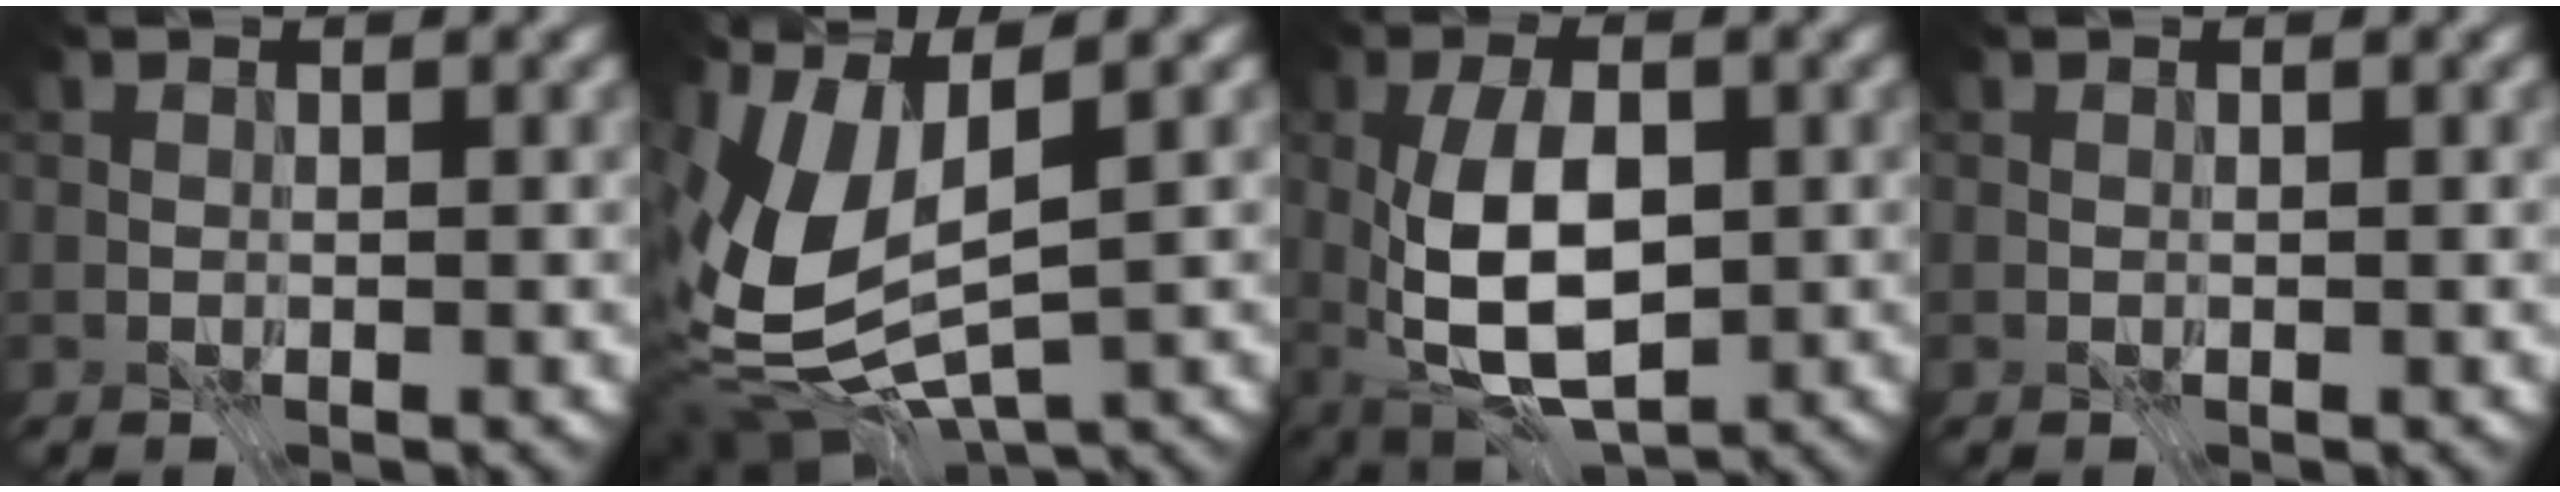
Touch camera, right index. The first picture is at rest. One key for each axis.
{"total": 9.4, "fx": 0.6, "fy": 4.4, "fz": 8.3, "tx": -0.204, "ty": -0.012, "tz": 0.014}
{"total": 8.0, "fx": -1.1, "fy": 3.8, "fz": 6.9, "tx": -0.133, "ty": -0.001, "tz": -0.025}
{"total": 0.0}